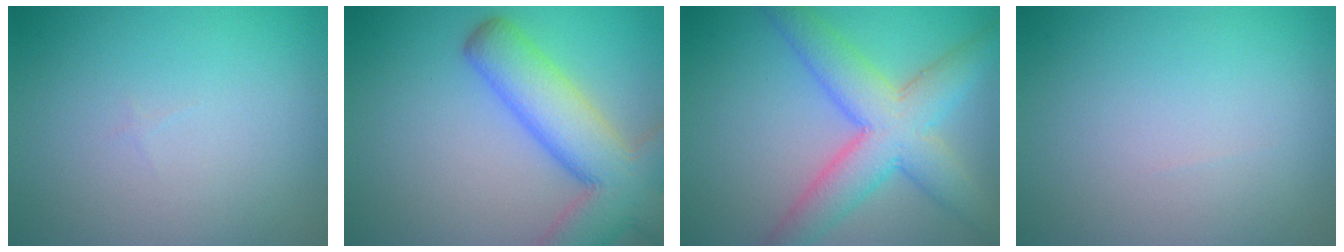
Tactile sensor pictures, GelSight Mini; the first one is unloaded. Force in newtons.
{"total": 9.1, "press": 9.1, "slide": 0.6}
{"total": 7.3, "press": 7.3, "slide": 0.1}
{"total": 0.0}